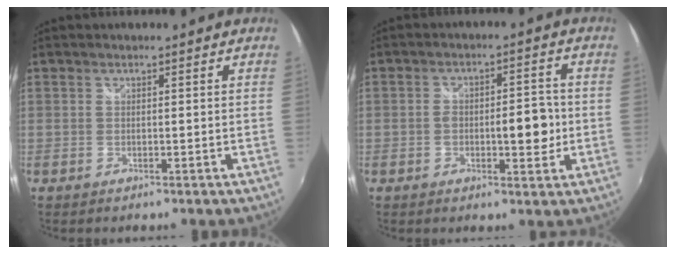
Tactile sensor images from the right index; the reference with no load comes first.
{"total": 6.6, "force": [-1.3, 3.0, 5.7], "torque": [-0.084, 0.004, -0.018]}